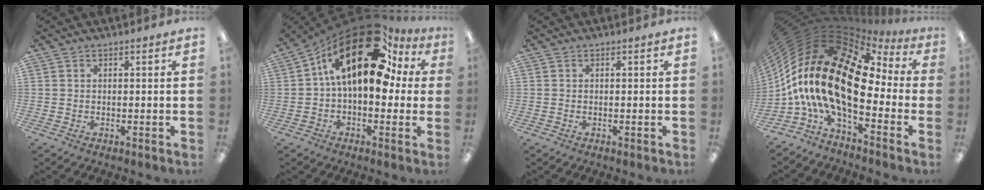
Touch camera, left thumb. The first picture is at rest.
{"total": 22.3, "force": [9.7, 11.3, 16.6], "torque": [-0.269, -0.051, 0.163]}
{"total": 0.0}
{"total": 22.6, "force": [-0.6, 10.8, 19.9], "torque": [-0.432, -0.020, -0.004]}